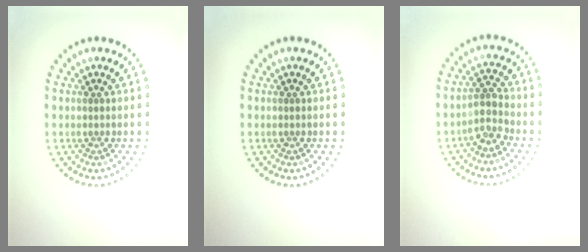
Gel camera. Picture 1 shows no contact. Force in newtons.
{"total": 0.0}
{"total": 2.2, "press": 1.9, "slide": 1.1}